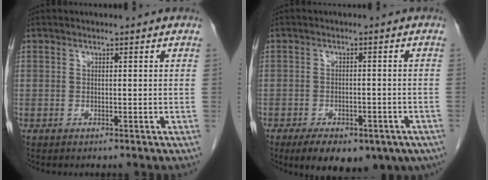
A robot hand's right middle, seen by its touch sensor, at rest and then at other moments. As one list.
[{"total": 13.3, "force": [-8.5, 6.3, 8.0], "torque": [-0.120, -0.009, -0.111]}]